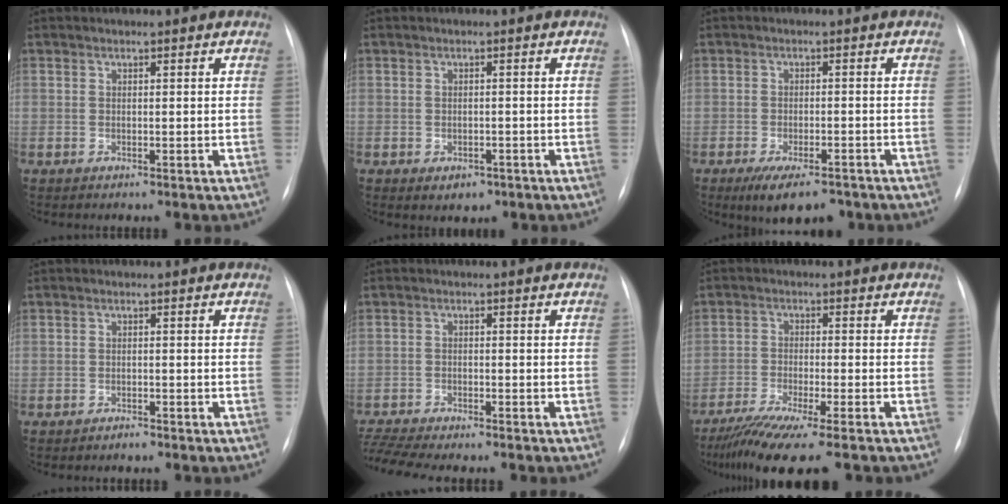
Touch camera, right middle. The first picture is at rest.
{"total": 2.7, "force": [-1.4, 1.8, 1.3], "torque": [-0.013, 0.001, -0.007]}
{"total": 7.5, "force": [-5.5, 2.5, 4.4], "torque": [-0.069, -0.010, -0.081]}
{"total": 0.9, "force": [-0.9, 0.2, 0.2], "torque": [-0.006, 0.000, -0.014]}
{"total": 9.0, "force": [-8.1, 0.5, 3.8], "torque": [-0.070, -0.009, -0.130]}
{"total": 10.3, "force": [-8.2, -0.3, 6.3], "torque": [-0.102, -0.033, -0.132]}